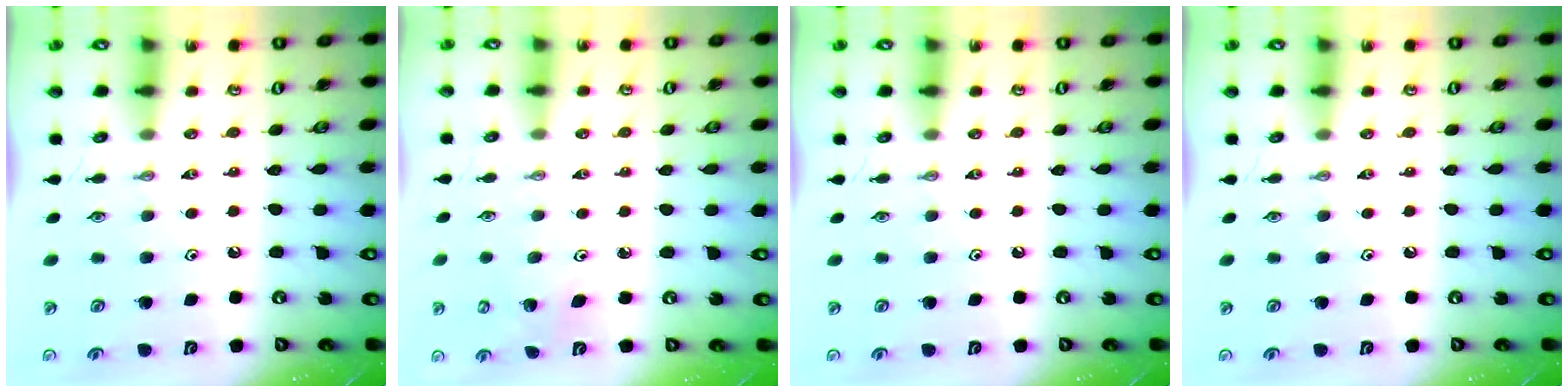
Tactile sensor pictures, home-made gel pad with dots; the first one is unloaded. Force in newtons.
{"total": 3.3, "press": 3.3, "slide": 0.2}
{"total": 0.0}
{"total": 0.0}